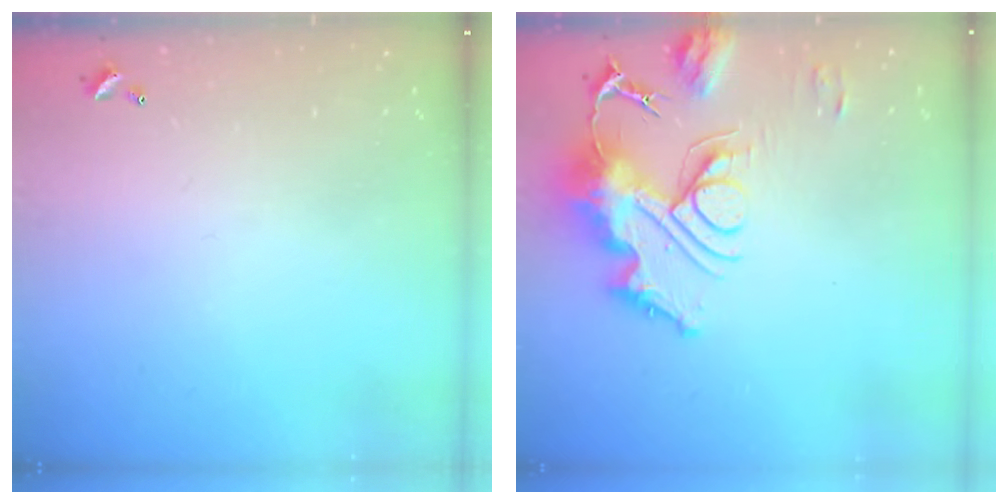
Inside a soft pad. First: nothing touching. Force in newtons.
{"total": 15.1, "press": 15.0, "slide": 1.8}